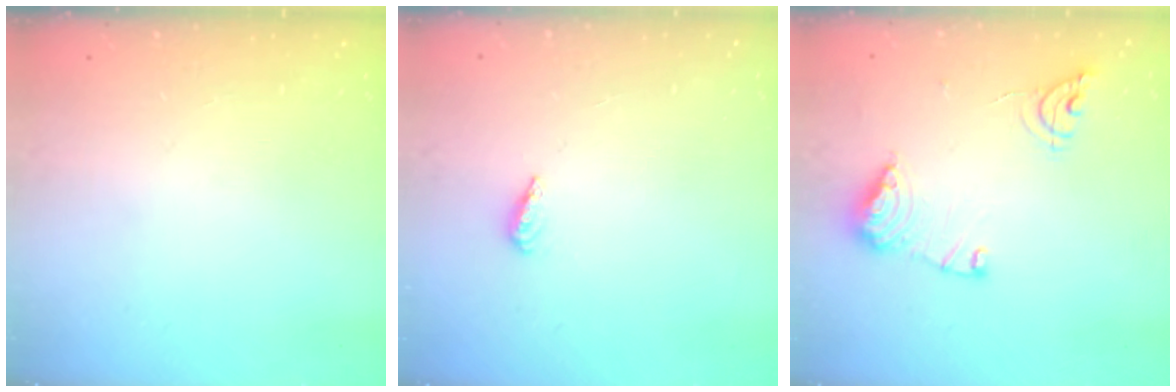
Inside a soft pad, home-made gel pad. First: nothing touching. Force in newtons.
{"total": 2.1, "press": 1.9, "slide": 0.8}
{"total": 11.5, "press": 11.4, "slide": 1.0}